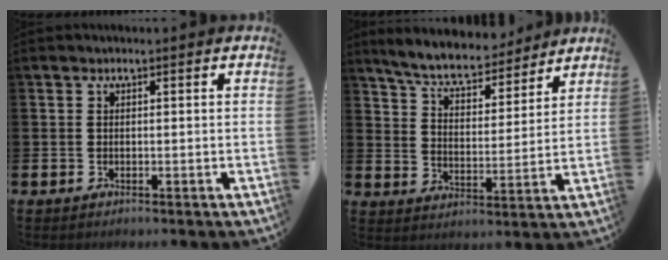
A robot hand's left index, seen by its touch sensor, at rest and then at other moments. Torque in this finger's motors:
{"motor_torque": [0.29, -0.42, 0.70, 0.19]}